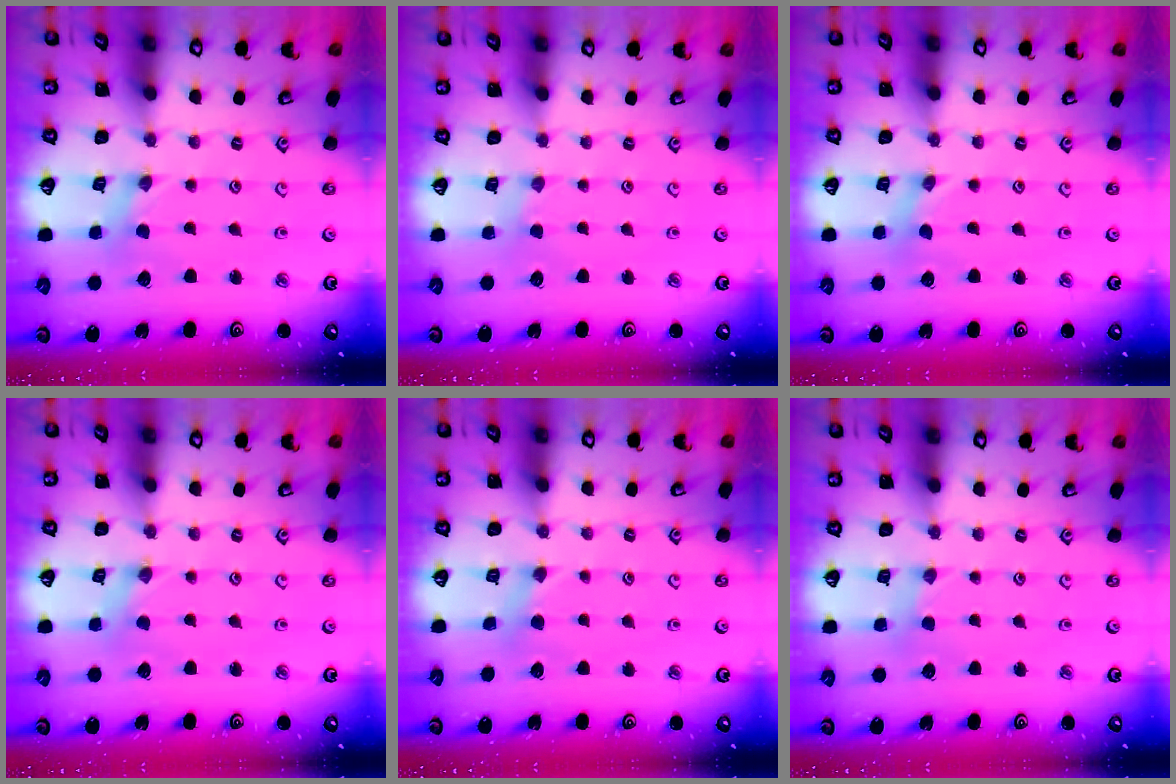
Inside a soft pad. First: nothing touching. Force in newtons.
{"total": 0.9, "press": 0.9, "slide": 0.2}
{"total": 0.0}
{"total": 0.0}
{"total": 2.5, "press": 2.5, "slide": 0.4}
{"total": 1.9, "press": 1.9, "slide": 0.3}